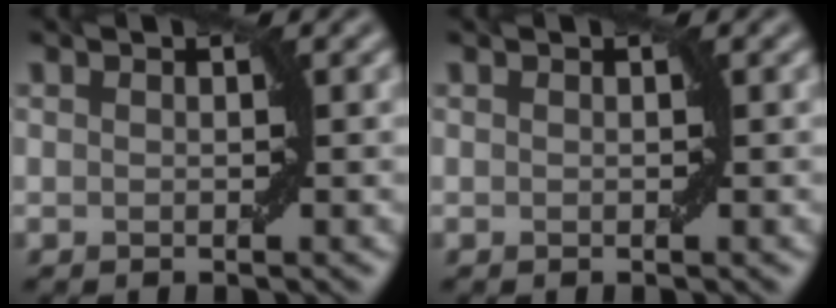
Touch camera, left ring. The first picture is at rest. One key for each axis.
{"total": 0.0}